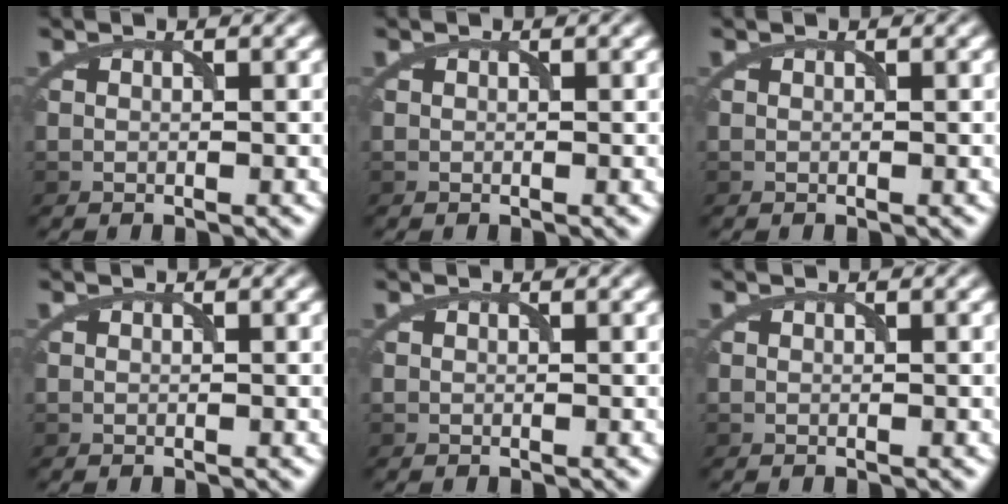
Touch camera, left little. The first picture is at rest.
{"total": 0.0}
{"total": 0.0}
{"total": 0.0}
{"total": 0.0}
{"total": 0.0}